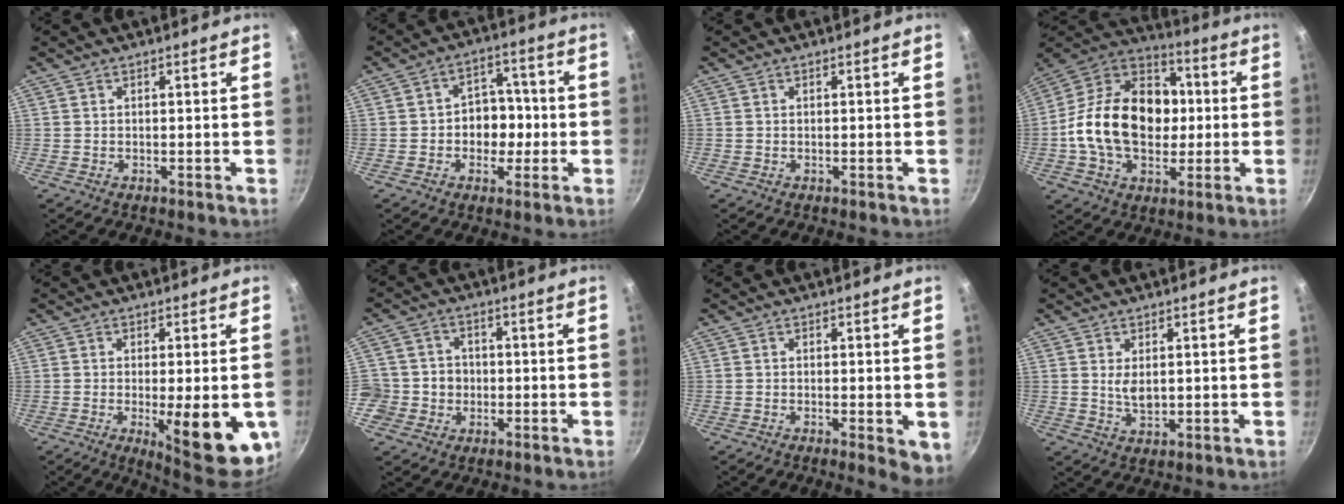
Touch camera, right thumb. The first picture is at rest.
{"total": 8.2, "force": [-1.2, 6.6, 4.7], "torque": [-0.008, 0.021, -0.024]}
{"total": 0.0}
{"total": 22.9, "force": [-0.6, 16.4, 16.0], "torque": [-0.235, 0.037, -0.024]}
{"total": 15.0, "force": [-3.6, 4.5, 13.9], "torque": [-0.160, -0.006, -0.036]}
{"total": 7.8, "force": [-1.6, 7.3, 2.0], "torque": [-0.011, 0.022, -0.038]}
{"total": 4.6, "force": [-1.1, 1.5, 4.2], "torque": [-0.048, -0.008, -0.013]}
{"total": 3.6, "force": [0.8, 1.9, 2.9], "torque": [-0.051, -0.009, 0.019]}